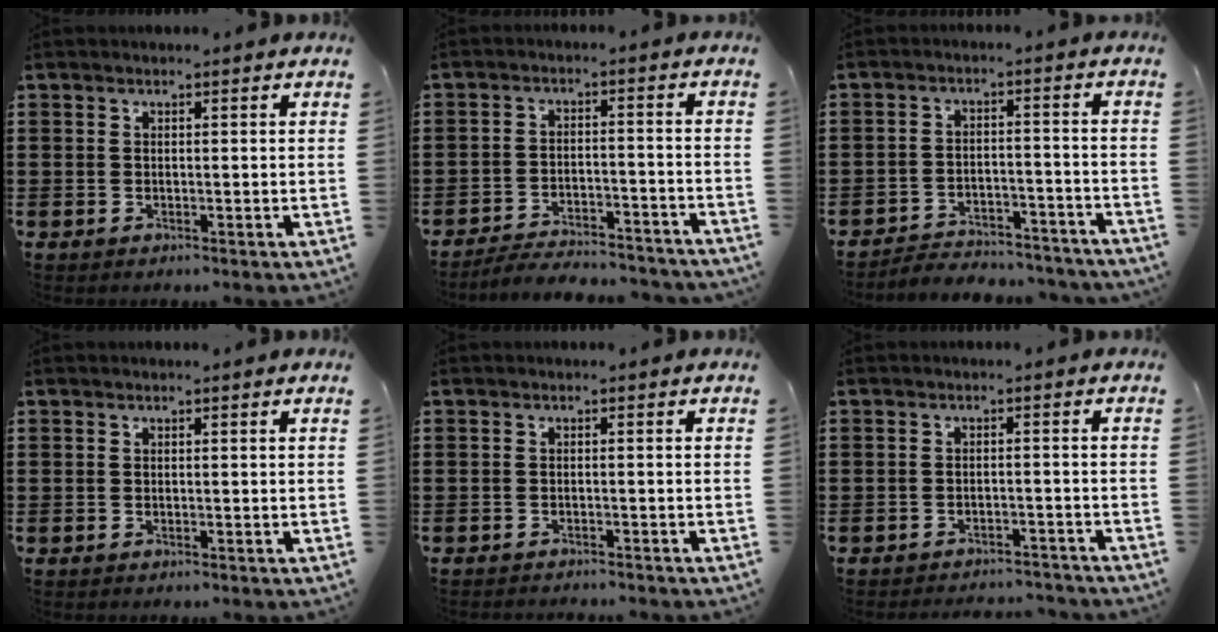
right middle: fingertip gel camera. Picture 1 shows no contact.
{"total": 4.7, "force": [-4.6, 0.3, 0.8], "torque": [-0.015, 0.004, -0.093]}
{"total": 4.3, "force": [-4.2, 0.6, 0.4], "torque": [-0.009, 0.009, -0.090]}
{"total": 0.0}
{"total": 0.9, "force": [-0.9, -0.1, 0.1], "torque": [-0.005, -0.002, -0.017]}
{"total": 2.3, "force": [-2.3, 0.1, 0.1], "torque": [-0.009, 0.000, -0.048]}